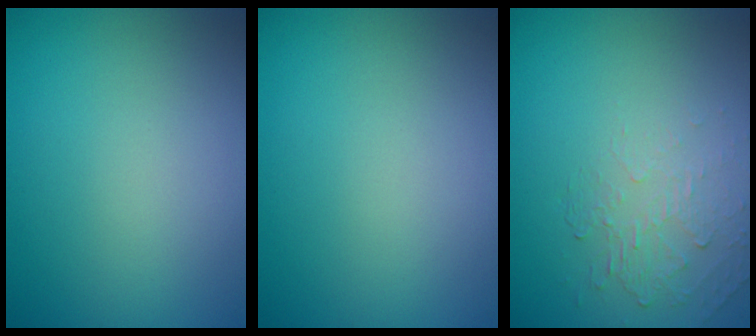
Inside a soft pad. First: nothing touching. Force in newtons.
{"total": 0.0}
{"total": 2.1, "press": 0.7, "slide": 2.0}